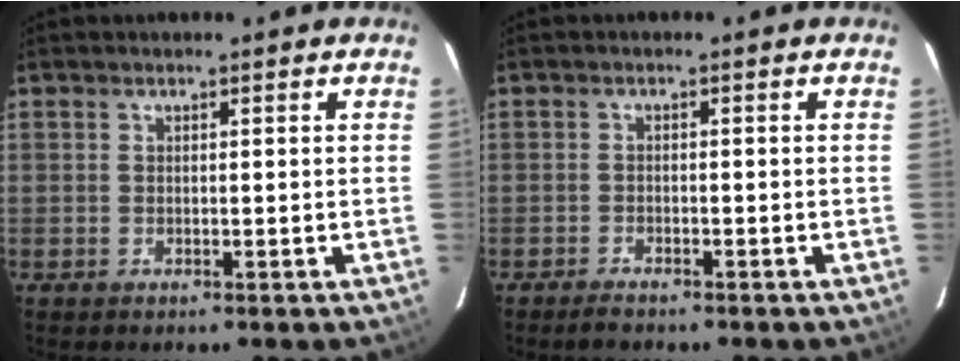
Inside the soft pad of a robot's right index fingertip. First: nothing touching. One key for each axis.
{"total": 2.2, "fx": -2.0, "fy": 0.5, "fz": 0.8, "tx": -0.027, "ty": -0.002, "tz": -0.037}